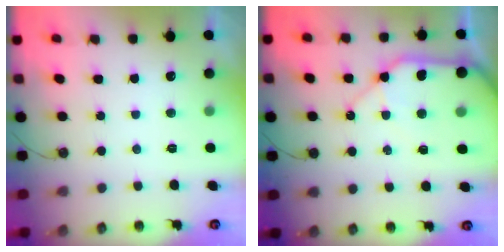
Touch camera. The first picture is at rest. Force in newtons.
{"total": 12.9, "press": 12.8, "slide": 2.0}